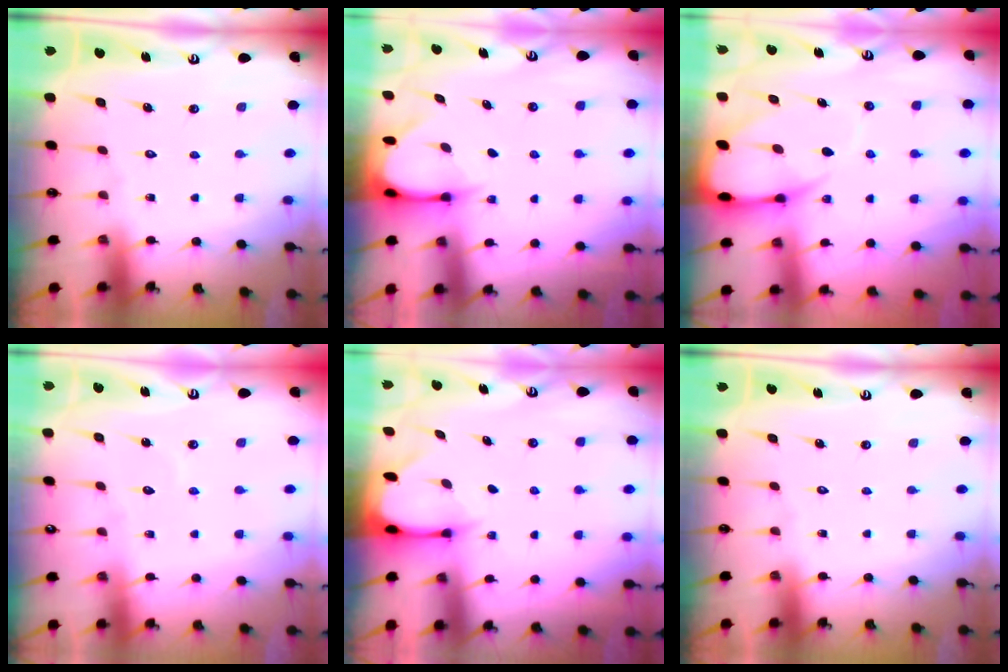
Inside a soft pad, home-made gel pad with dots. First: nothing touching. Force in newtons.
{"total": 3.6, "press": 3.6, "slide": 0.3}
{"total": 9.5, "press": 9.4, "slide": 0.9}
{"total": 4.5, "press": 4.4, "slide": 0.5}
{"total": 2.6, "press": 2.5, "slide": 0.3}
{"total": 0.0}